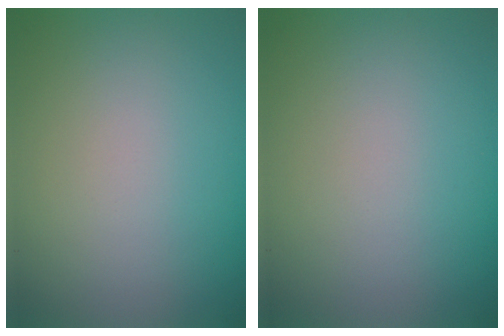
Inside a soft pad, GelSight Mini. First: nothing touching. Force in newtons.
{"total": 0.0}